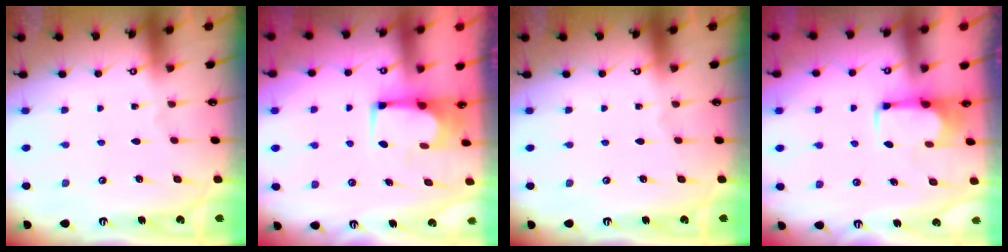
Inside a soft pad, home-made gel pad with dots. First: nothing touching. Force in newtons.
{"total": 2.4, "press": 2.4, "slide": 0.2}
{"total": 0.0}
{"total": 1.8, "press": 1.6, "slide": 0.8}